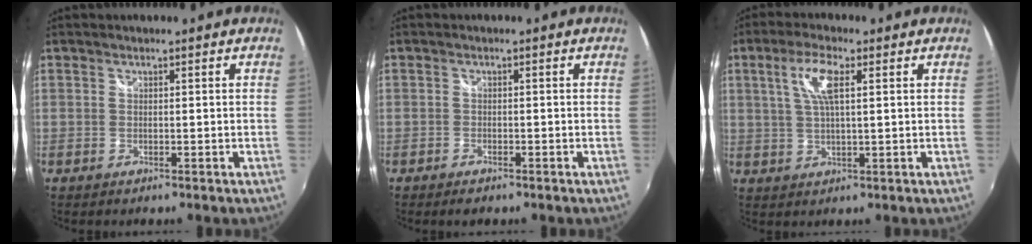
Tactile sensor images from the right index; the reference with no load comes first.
{"total": 2.1, "force": [-1.6, 0.9, 1.0], "torque": [-0.025, -0.005, -0.028]}
{"total": 6.3, "force": [2.1, 1.5, 5.7], "torque": [-0.111, 0.005, 0.041]}